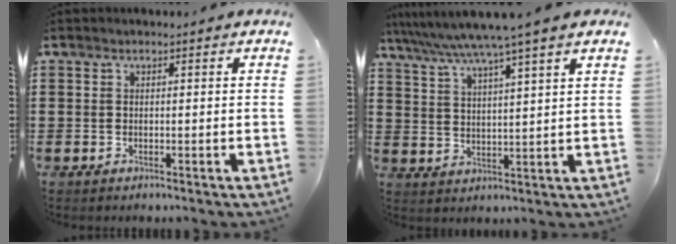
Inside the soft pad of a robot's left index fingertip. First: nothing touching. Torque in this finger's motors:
{"motor_torque": [1.77, -0.07, 1.06, 0.21]}